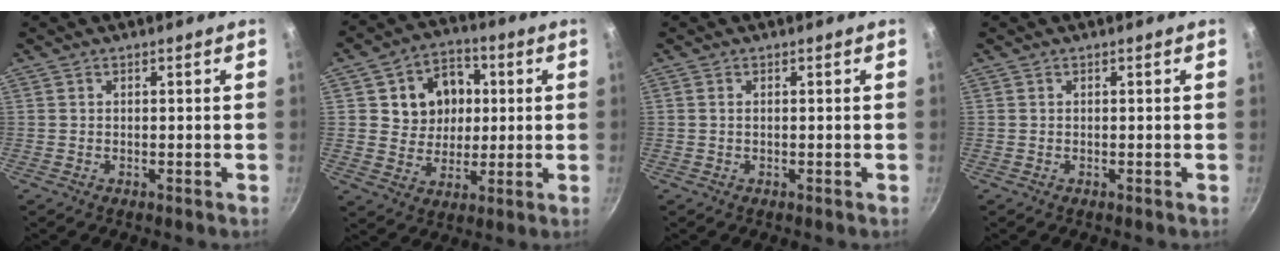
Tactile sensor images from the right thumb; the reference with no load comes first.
{"total": 11.9, "force": [2.3, 10.3, 5.7], "torque": [-0.053, 0.002, 0.036]}
{"total": 0.0}
{"total": 0.0}